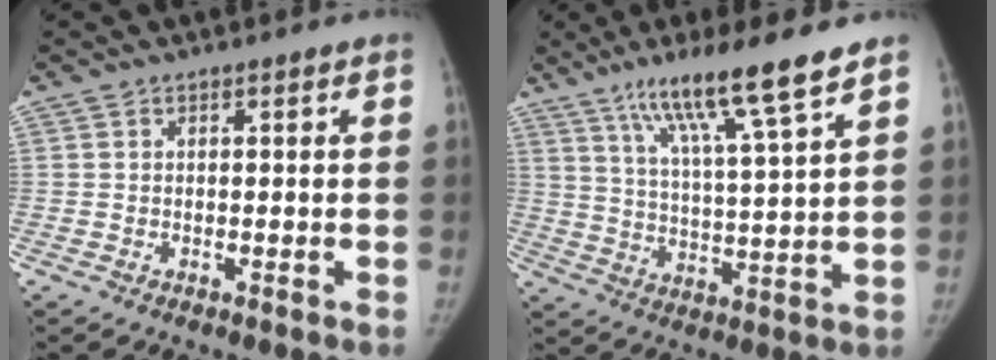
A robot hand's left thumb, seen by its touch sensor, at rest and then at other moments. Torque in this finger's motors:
{"motor_torque": [1.94, 0.40, 1.28, -1.49, 0.44]}